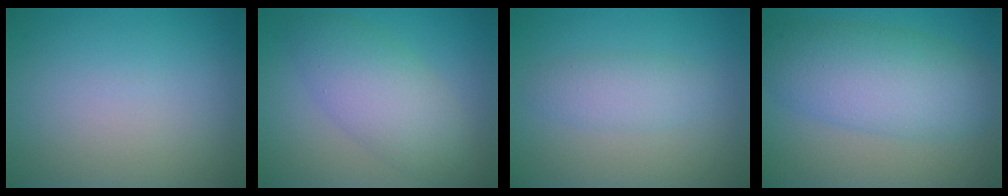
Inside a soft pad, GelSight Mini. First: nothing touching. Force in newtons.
{"total": 5.5, "press": 5.5, "slide": 0.1}
{"total": 2.3, "press": 2.3, "slide": 0.1}
{"total": 7.3, "press": 7.3, "slide": 0.1}